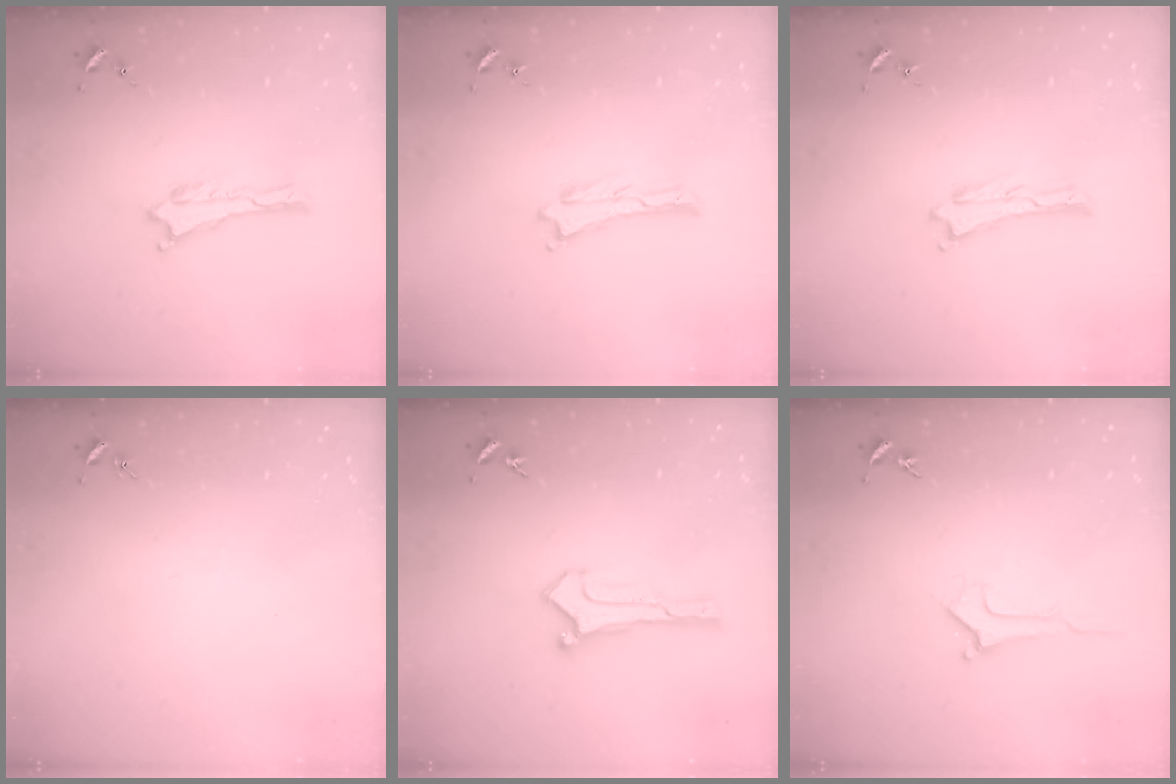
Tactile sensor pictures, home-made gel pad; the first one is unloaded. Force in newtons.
{"total": 0.0}
{"total": 0.0}
{"total": 0.0}
{"total": 0.6, "press": 0.6, "slide": 0.0}
{"total": 1.0, "press": 1.0, "slide": 0.0}